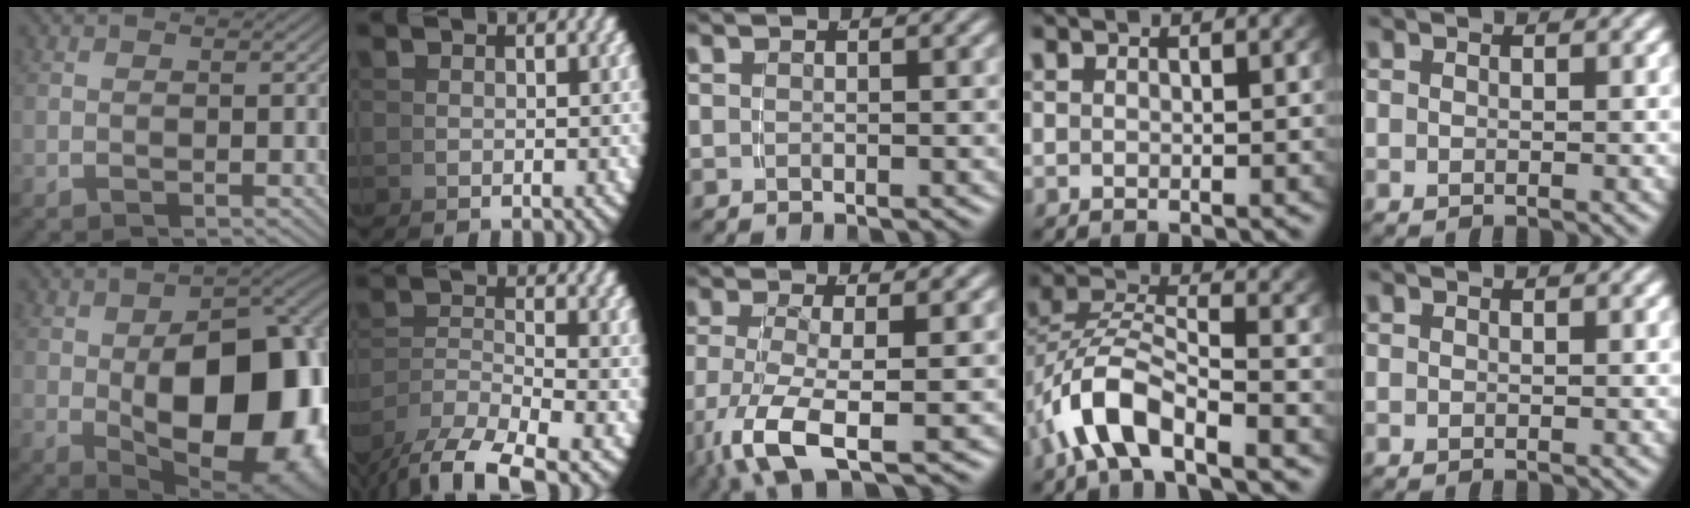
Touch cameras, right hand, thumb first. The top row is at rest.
{"thumb": {"total": 21.3, "force": [-2.8, 12.8, 16.8], "torque": [-0.267, -0.076, 0.000]}, "index": {"total": 5.3, "force": [-3.4, 2.7, 3.1], "torque": [-0.059, -0.013, -0.048]}, "middle": {"total": 6.0, "force": [-2.8, 2.2, 4.9], "torque": [-0.122, -0.040, -0.026]}, "ring": {"total": 6.2, "force": [-1.9, 4.0, 4.4], "torque": [-0.113, -0.012, -0.038]}}